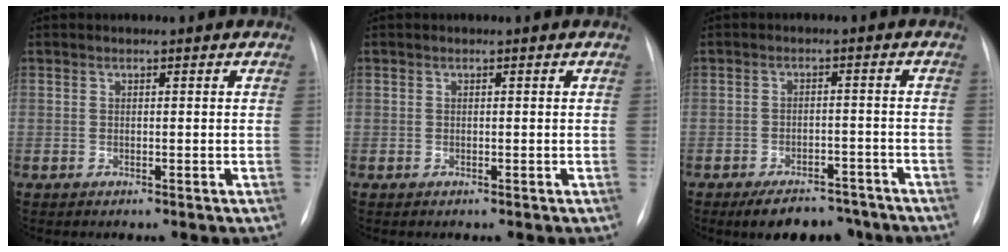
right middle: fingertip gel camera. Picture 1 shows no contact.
{"total": 0.0}
{"total": 7.9, "force": [-6.4, 3.4, 3.1], "torque": [-0.039, 0.004, -0.091]}